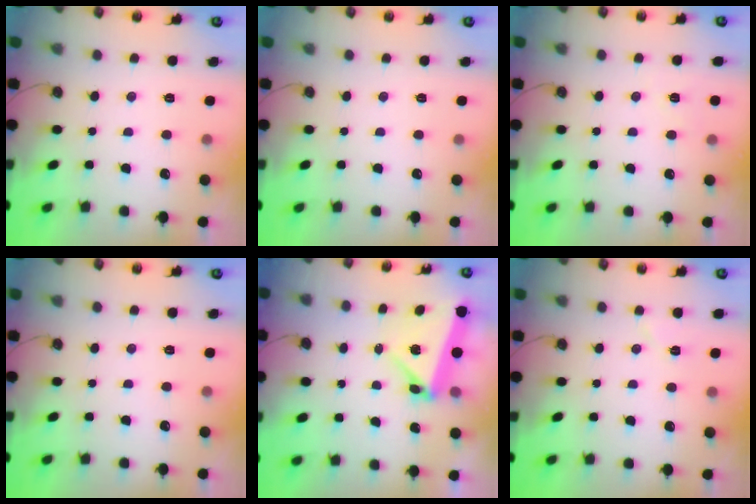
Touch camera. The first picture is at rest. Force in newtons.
{"total": 0.0}
{"total": 5.0, "press": 4.5, "slide": 2.2}
{"total": 0.0}
{"total": 5.5, "press": 5.5, "slide": 0.3}
{"total": 5.4, "press": 4.7, "slide": 2.6}